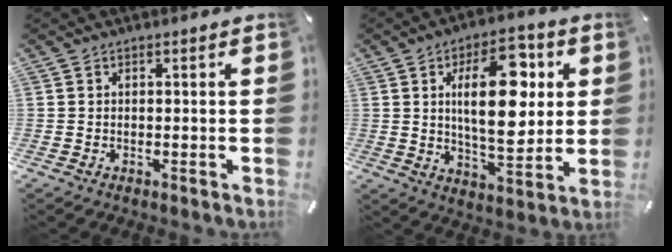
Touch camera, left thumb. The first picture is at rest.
{"total": 17.8, "force": [4.3, 9.1, 14.7], "torque": [-0.225, -0.009, 0.063]}